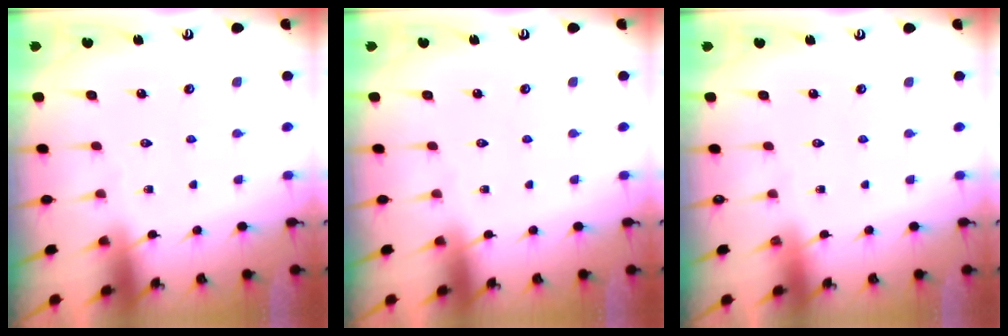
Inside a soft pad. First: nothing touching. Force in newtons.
{"total": 0.0}
{"total": 0.0}